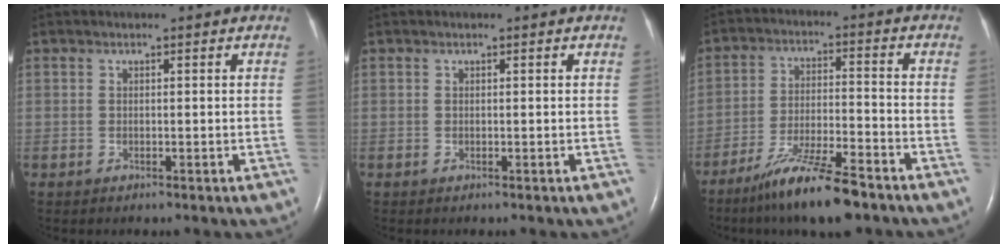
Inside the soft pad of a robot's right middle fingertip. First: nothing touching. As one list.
[{"total": 0.0}, {"total": 11.4, "force": [-8.5, 0.9, 7.6], "torque": [-0.142, -0.026, -0.150]}]